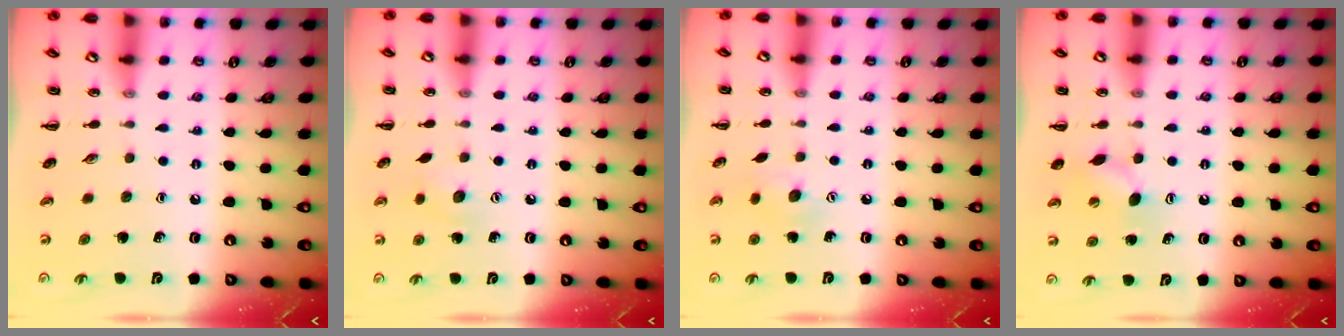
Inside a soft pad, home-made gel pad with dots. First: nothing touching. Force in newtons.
{"total": 6.3, "press": 6.1, "slide": 1.6}
{"total": 5.8, "press": 5.7, "slide": 1.3}
{"total": 7.0, "press": 6.9, "slide": 1.3}